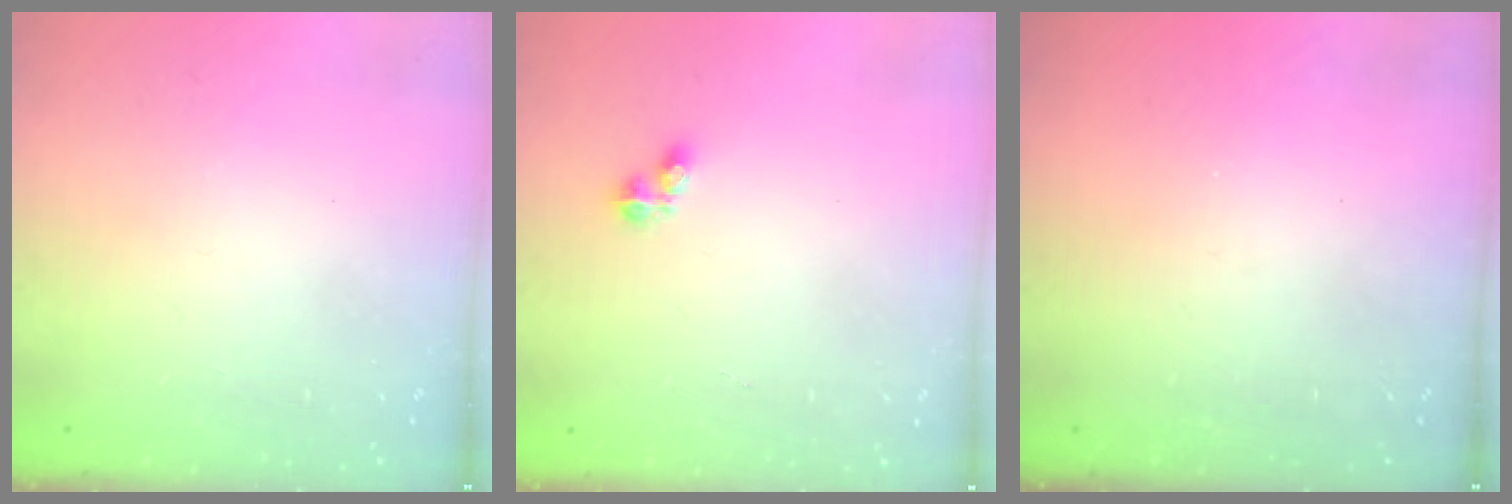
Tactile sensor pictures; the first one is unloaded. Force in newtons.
{"total": 2.7, "press": 2.6, "slide": 0.3}
{"total": 0.0}